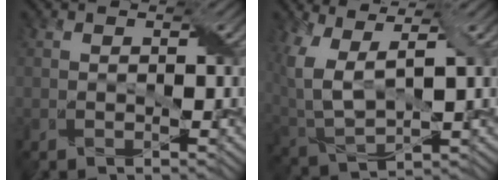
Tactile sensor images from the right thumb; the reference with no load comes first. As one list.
[{"total": 10.1, "force": [3.1, 5.1, 8.1], "torque": [-0.207, -0.010, 0.069]}]